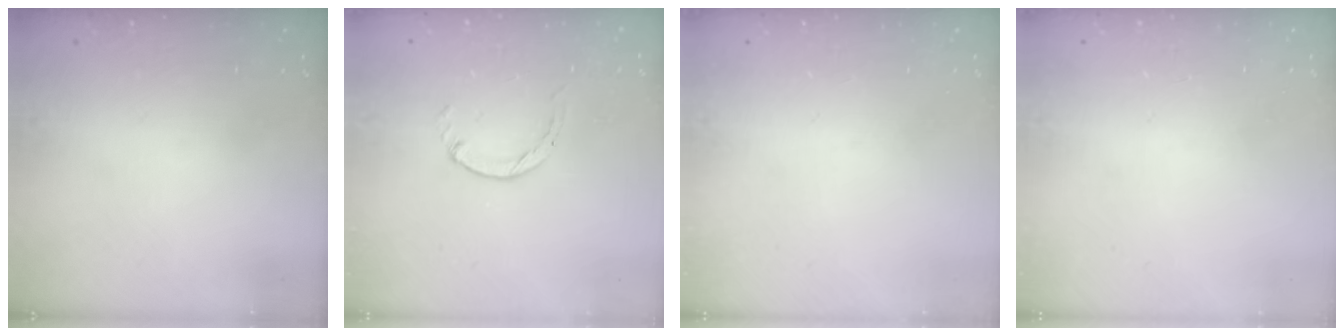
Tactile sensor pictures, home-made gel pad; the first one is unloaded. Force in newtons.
{"total": 0.0}
{"total": 0.0}
{"total": 2.6, "press": 2.6, "slide": 0.2}